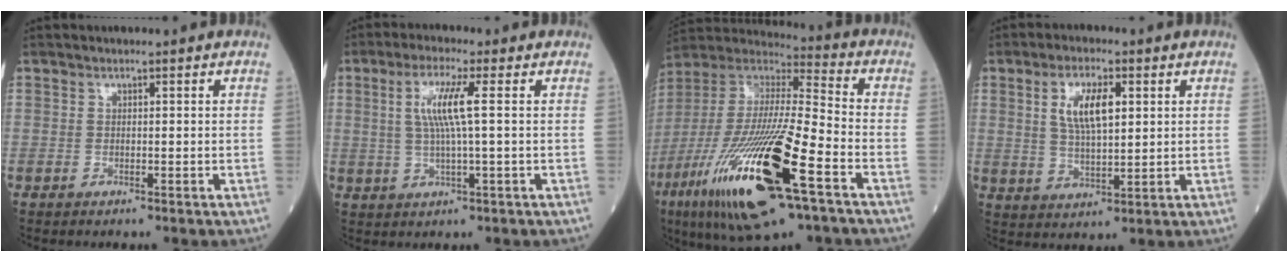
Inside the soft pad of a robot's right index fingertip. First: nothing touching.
{"total": 6.2, "force": [1.2, -0.2, 6.1], "torque": [-0.130, 0.005, 0.026]}
{"total": 26.9, "force": [-11.9, 4.3, 23.7], "torque": [-0.498, -0.064, -0.218]}
{"total": 7.5, "force": [2.3, 2.4, 6.7], "torque": [-0.131, 0.006, 0.048]}